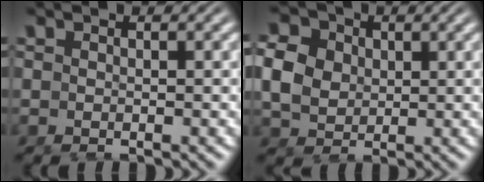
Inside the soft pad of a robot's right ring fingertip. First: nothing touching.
{"total": 6.5, "force": [1.4, 5.6, 3.0], "torque": [-0.072, -0.009, 0.028]}